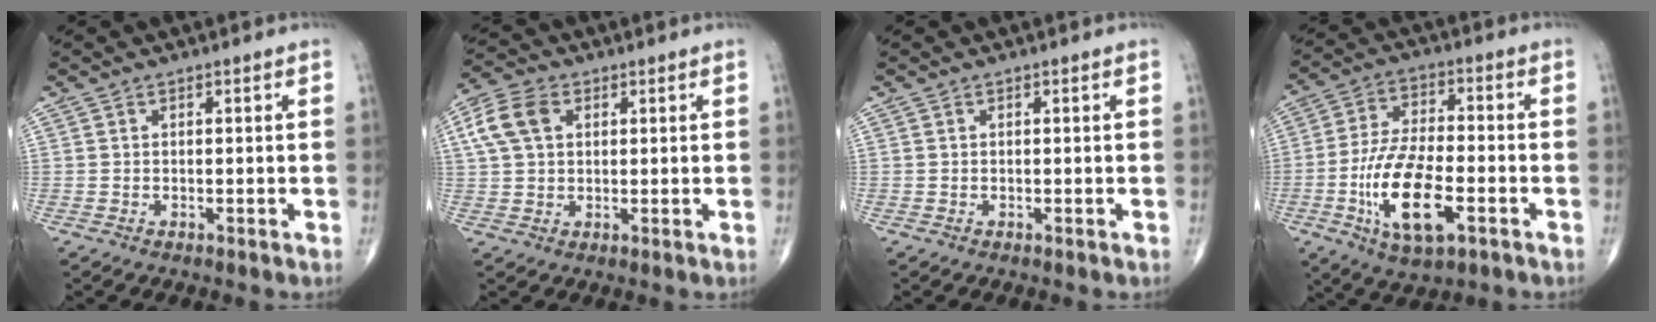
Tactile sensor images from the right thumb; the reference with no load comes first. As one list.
[{"total": 8.1, "force": [2.4, 5.5, 5.4], "torque": [-0.112, 0.013, 0.044]}, {"total": 0.0}, {"total": 15.7, "force": [-5.1, 6.6, 13.2], "torque": [-0.252, 0.015, -0.087]}]